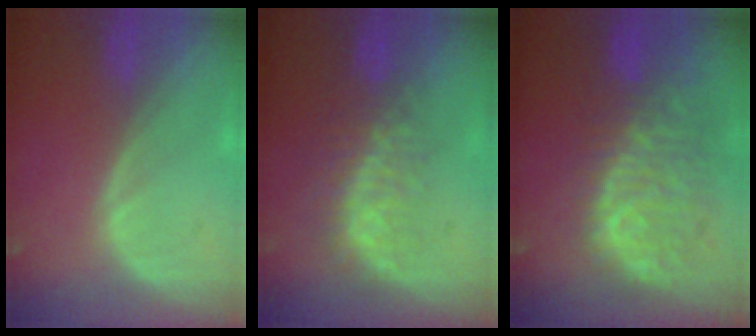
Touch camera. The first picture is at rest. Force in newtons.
{"total": 8.3, "press": 7.0, "slide": 4.4}
{"total": 11.4, "press": 9.8, "slide": 5.9}